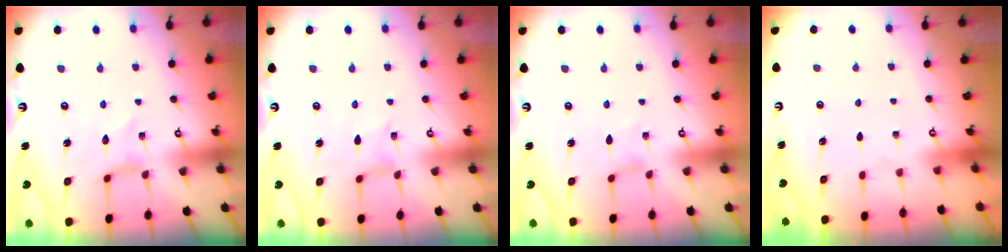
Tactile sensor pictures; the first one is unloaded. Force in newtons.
{"total": 0.0}
{"total": 0.0}
{"total": 0.0}